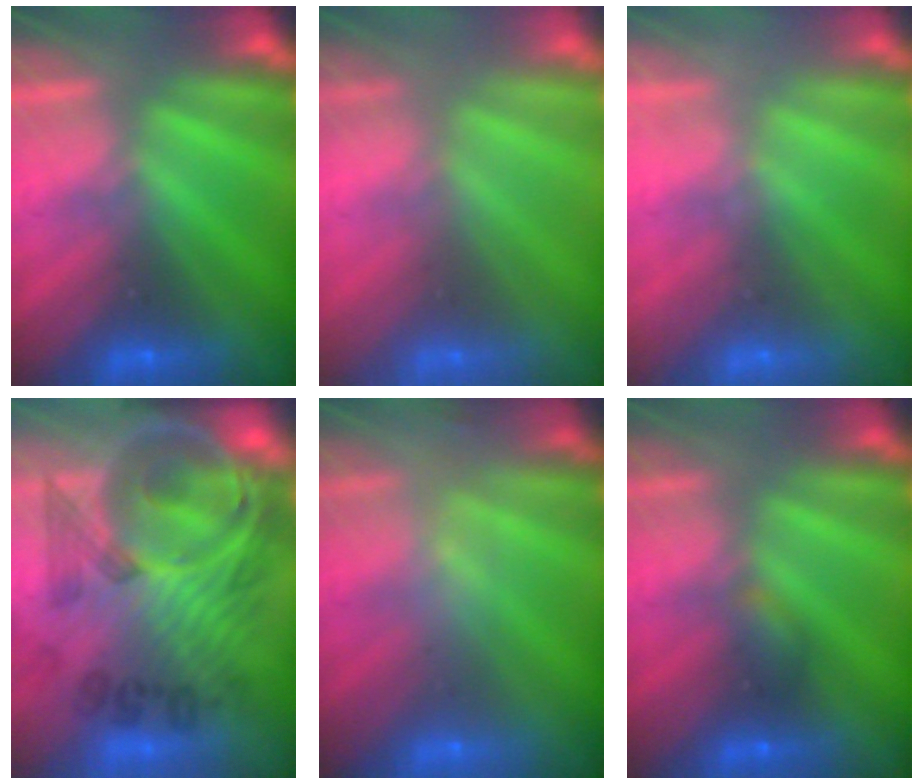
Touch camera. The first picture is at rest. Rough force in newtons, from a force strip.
{"total": 2.8}
{"total": 2.2}
{"total": 6.0}
{"total": 2.3}
{"total": 2.2}